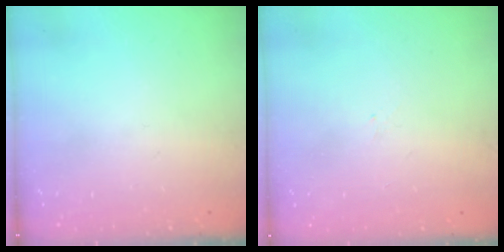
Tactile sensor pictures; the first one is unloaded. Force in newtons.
{"total": 1.3, "press": 1.2, "slide": 0.5}